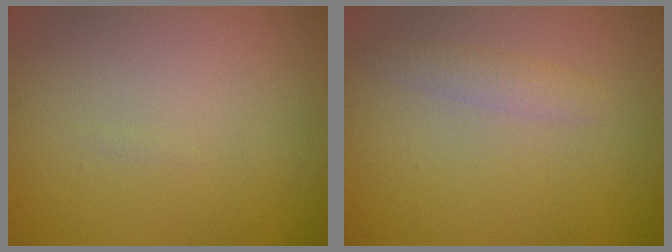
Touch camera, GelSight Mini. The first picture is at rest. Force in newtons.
{"total": 1.4, "press": 1.4, "slide": 0.1}